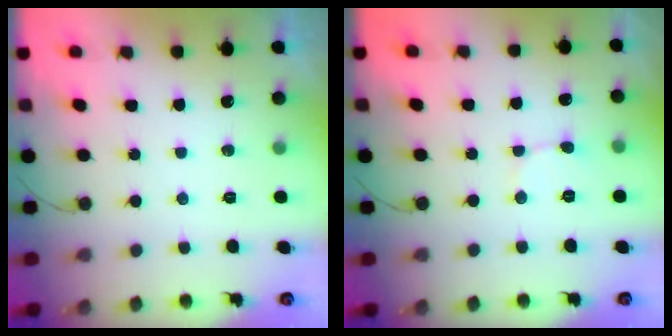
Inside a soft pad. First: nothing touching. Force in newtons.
{"total": 1.6, "press": 1.6, "slide": 0.1}